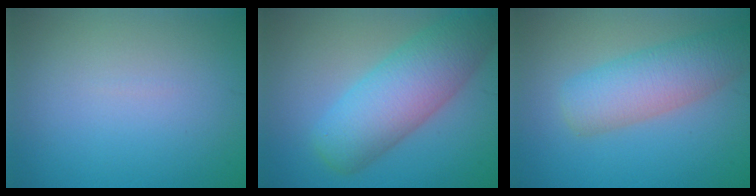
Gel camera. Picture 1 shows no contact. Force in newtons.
{"total": 8.3, "press": 8.3, "slide": 0.3}
{"total": 5.9, "press": 5.9, "slide": 0.2}